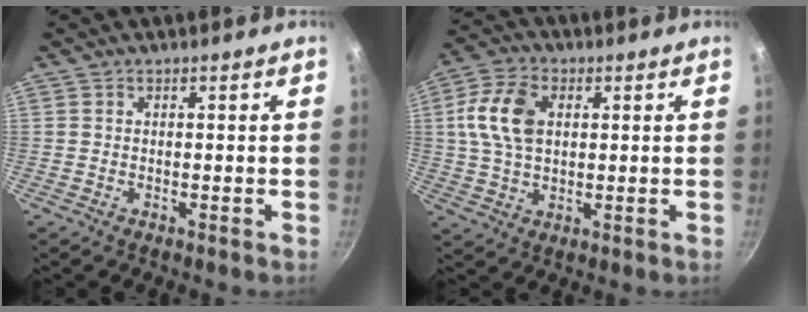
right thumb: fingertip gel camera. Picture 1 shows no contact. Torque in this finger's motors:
{"motor_torque": [0.54, 2.18, 1.03, 0.30, 0.08]}